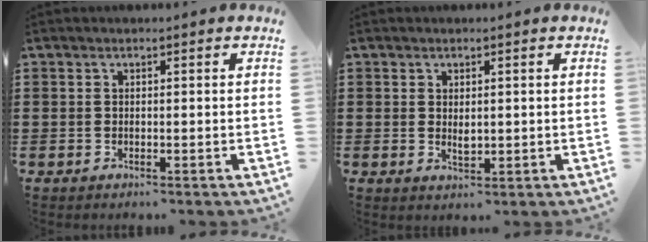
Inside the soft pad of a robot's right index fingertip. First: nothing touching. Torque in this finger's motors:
{"motor_torque": [0.03, 0.78, 0.03, 0.01]}